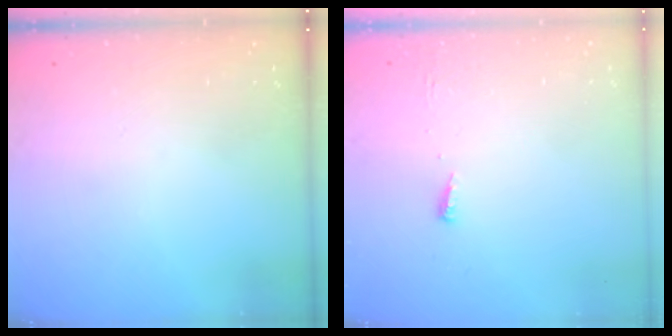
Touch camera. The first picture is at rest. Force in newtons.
{"total": 3.7, "press": 3.7, "slide": 0.5}